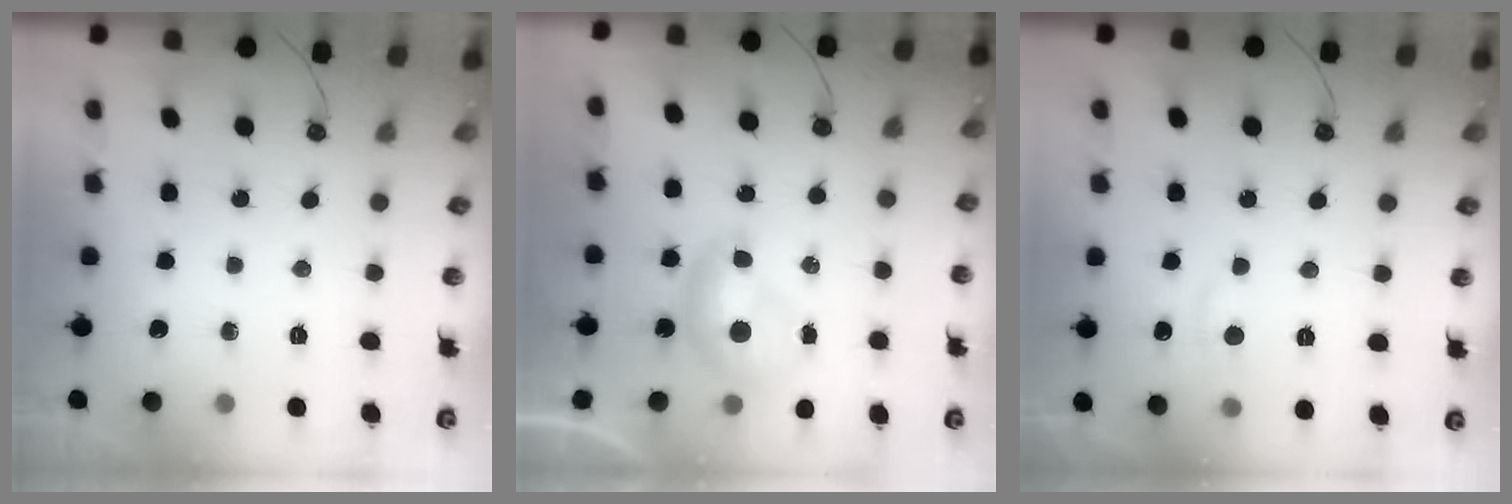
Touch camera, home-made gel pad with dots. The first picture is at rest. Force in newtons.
{"total": 0.0}
{"total": 1.1, "press": 0.8, "slide": 0.8}